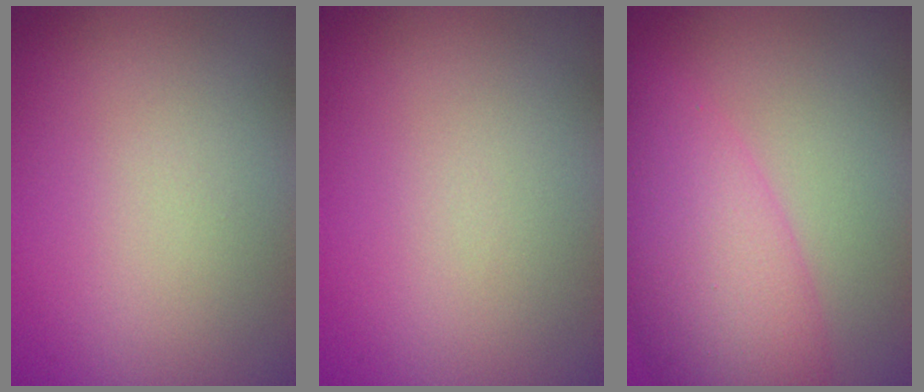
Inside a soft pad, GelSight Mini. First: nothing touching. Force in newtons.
{"total": 0.0}
{"total": 7.6, "press": 7.6, "slide": 0.3}